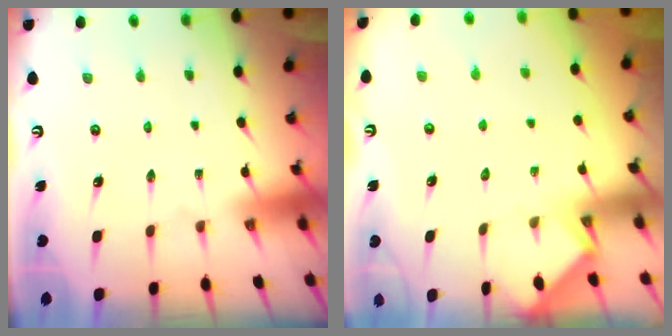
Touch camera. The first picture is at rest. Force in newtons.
{"total": 2.5, "press": 2.5, "slide": 0.4}